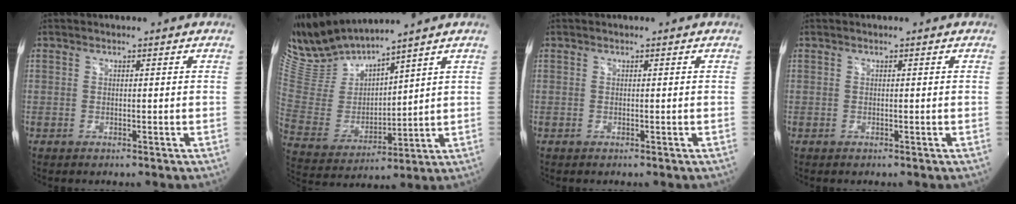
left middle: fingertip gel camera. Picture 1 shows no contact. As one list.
[{"total": 11.1, "force": [10.8, -0.1, 2.4], "torque": [-0.075, -0.003, 0.239]}, {"total": 0.0}, {"total": 0.0}]